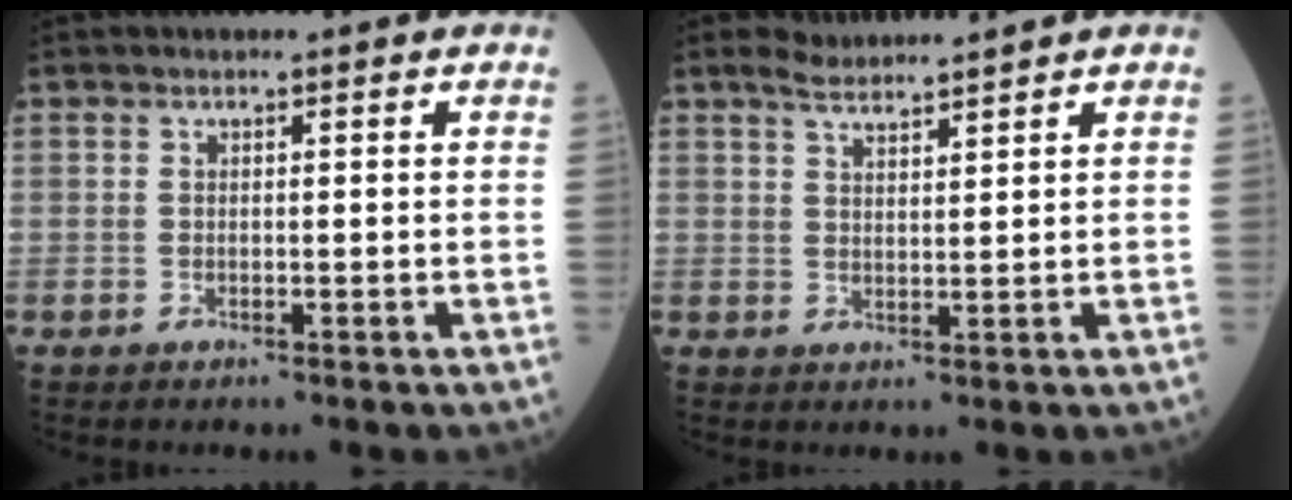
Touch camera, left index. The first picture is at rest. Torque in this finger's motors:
{"motor_torque": [-0.12, -0.05, 0.04, -0.01]}